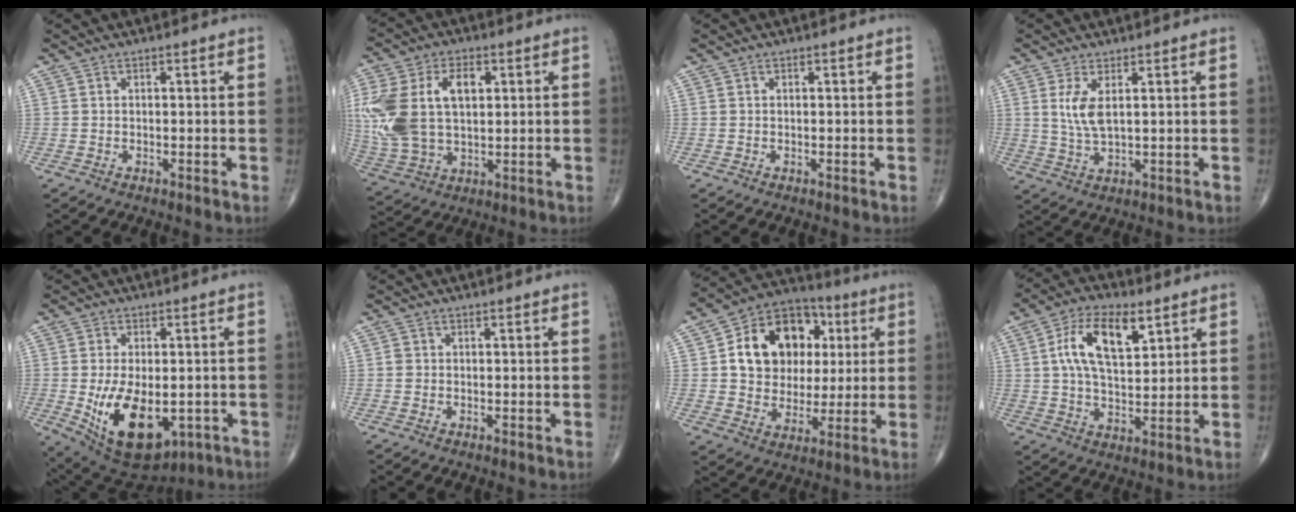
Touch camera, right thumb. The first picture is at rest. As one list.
[{"total": 19.4, "force": [3.5, 12.0, 14.8], "torque": [-0.325, 0.007, 0.072]}, {"total": 0.0}, {"total": 5.3, "force": [1.6, 2.0, 4.6], "torque": [-0.100, -0.013, 0.039]}, {"total": 16.0, "force": [-3.9, 8.9, 12.7], "torque": [-0.211, -0.011, -0.034]}, {"total": 0.9, "force": [-0.1, 0.8, 0.2], "torque": [0.000, 0.002, -0.002]}, {"total": 18.0, "force": [3.9, 14.1, 10.4], "torque": [-0.131, 0.012, 0.065]}, {"total": 12.8, "force": [4.7, 6.2, 10.2], "torque": [-0.175, -0.005, 0.084]}]